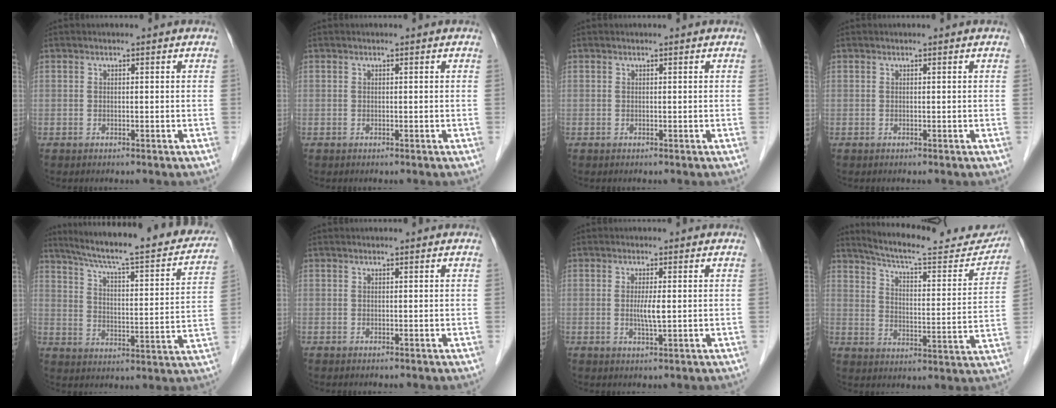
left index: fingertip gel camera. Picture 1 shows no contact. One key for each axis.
{"total": 0.0}
{"total": 0.0}
{"total": 0.0}
{"total": 25.8, "fx": 22.0, "fy": 3.3, "fz": 13.1, "tx": -0.198, "ty": -0.020, "tz": 0.288}
{"total": 0.6, "fx": 0.6, "fy": 0.1, "fz": 0.1, "tx": -0.003, "ty": 0.005, "tz": 0.007}
{"total": 2.5, "fx": 0.1, "fy": 0.1, "fz": 2.5, "tx": -0.053, "ty": -0.005, "tz": 0.002}
{"total": 19.3, "fx": 18.1, "fy": 3.1, "fz": 6.2, "tx": -0.083, "ty": -0.027, "tz": 0.238}